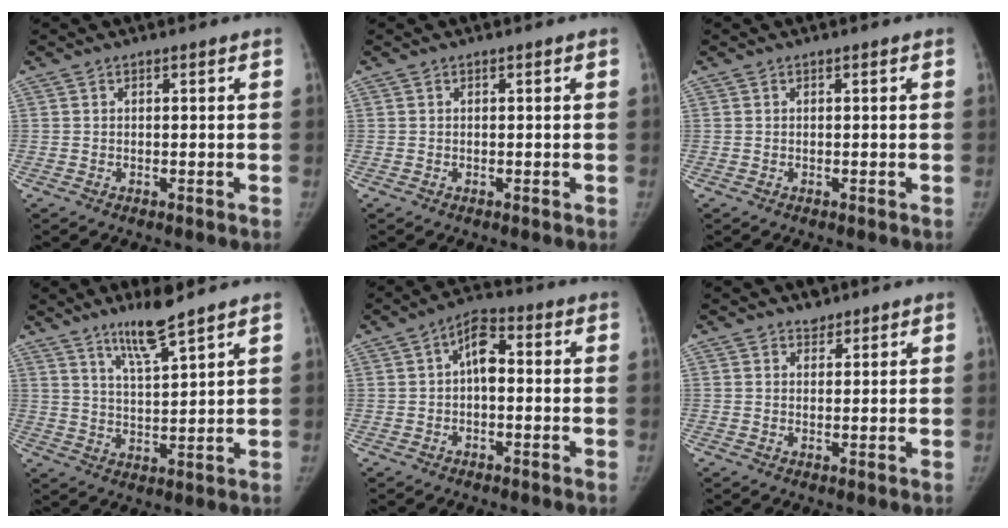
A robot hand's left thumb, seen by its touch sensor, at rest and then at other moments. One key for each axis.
{"total": 0.0}
{"total": 0.0}
{"total": 7.8, "fx": 5.9, "fy": 0.6, "fz": 5.0, "tx": -0.091, "ty": -0.046, "tz": 0.113}
{"total": 5.6, "fx": 0.0, "fy": 3.2, "fz": 4.6, "tx": -0.065, "ty": 0.020, "tz": -0.013}
{"total": 1.8, "fx": 1.4, "fy": 1.2, "fz": 0.0, "tx": 0.017, "ty": -0.009, "tz": 0.013}